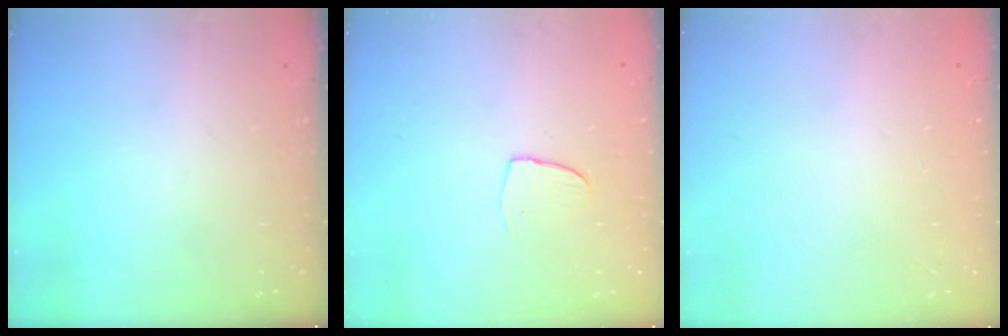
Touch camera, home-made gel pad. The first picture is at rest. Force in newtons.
{"total": 4.2, "press": 4.2, "slide": 0.3}
{"total": 0.0}